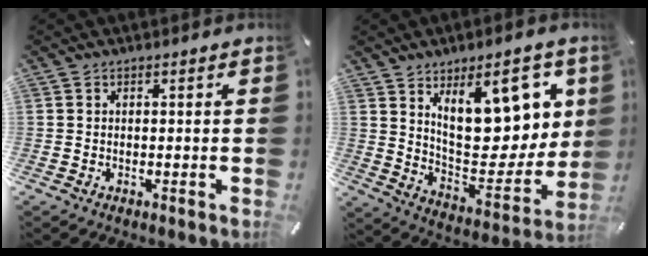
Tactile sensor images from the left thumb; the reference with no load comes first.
{"total": 19.0, "force": [9.5, 8.8, 14.0], "torque": [-0.189, -0.062, 0.159]}